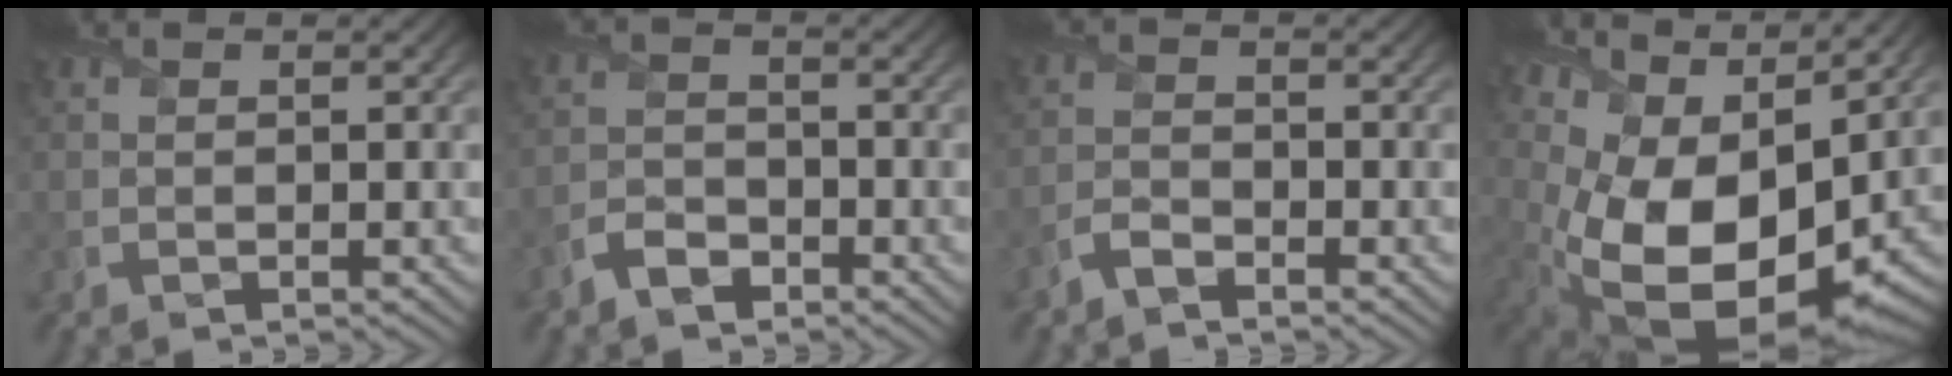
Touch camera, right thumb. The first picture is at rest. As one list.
[{"total": 3.3, "force": [-2.5, 1.7, 1.4], "torque": [-0.029, 0.000, -0.058]}, {"total": 2.4, "force": [-2.0, 0.7, 1.1], "torque": [-0.026, 0.001, -0.047]}, {"total": 15.8, "force": [2.7, 9.5, 12.4], "torque": [-0.228, -0.028, 0.083]}]